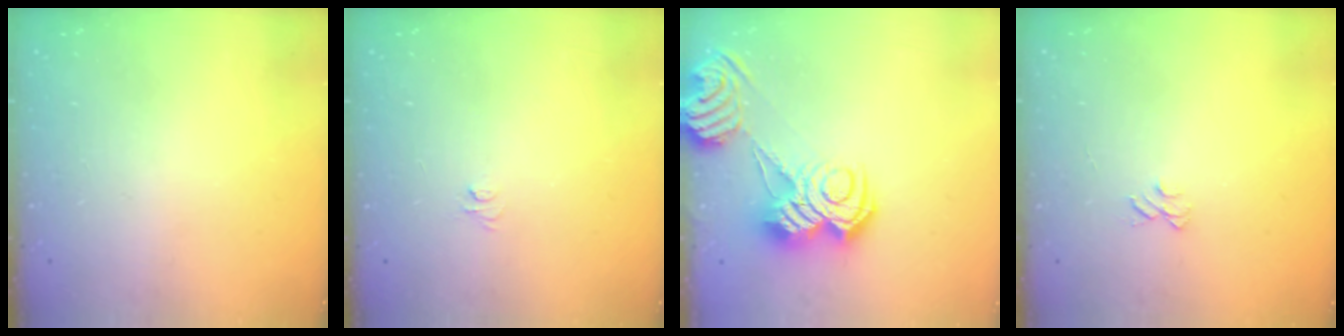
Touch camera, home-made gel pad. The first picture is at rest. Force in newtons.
{"total": 4.0, "press": 4.0, "slide": 0.4}
{"total": 10.5, "press": 10.4, "slide": 0.9}
{"total": 3.8, "press": 3.8, "slide": 0.3}